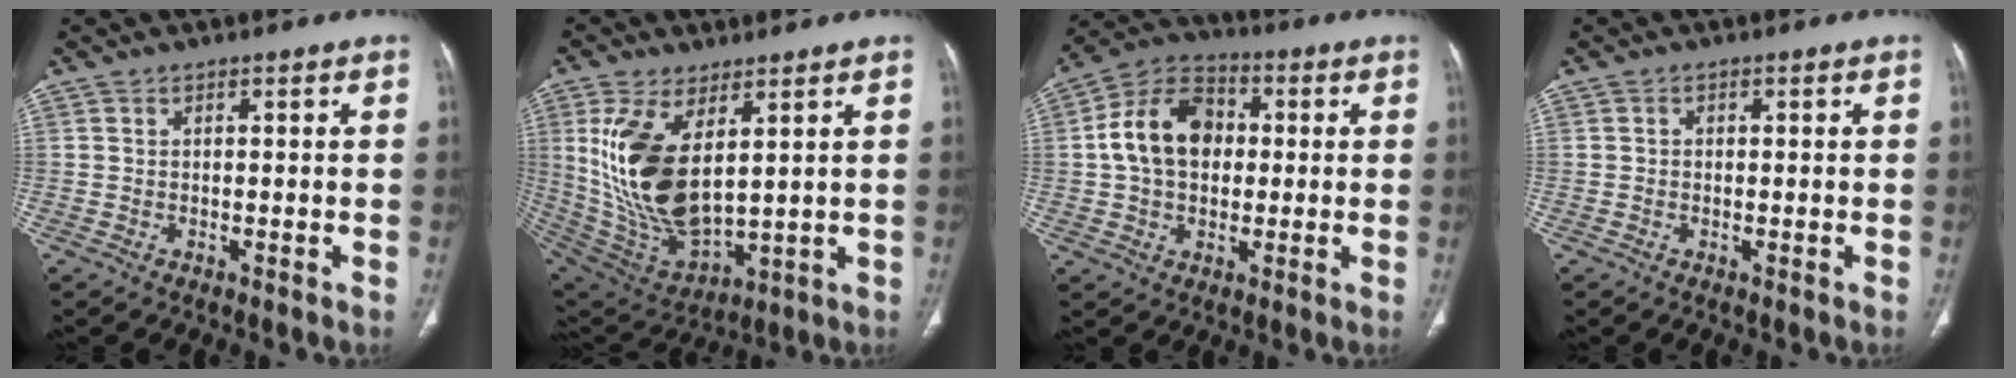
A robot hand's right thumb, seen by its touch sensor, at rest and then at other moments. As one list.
[{"total": 17.9, "force": [4.6, 8.7, 14.9], "torque": [-0.289, -0.025, 0.114]}, {"total": 13.5, "force": [1.1, 9.8, 9.2], "torque": [-0.145, 0.025, 0.011]}, {"total": 0.6, "force": [0.0, 0.5, 0.2], "torque": [0.000, 0.002, -0.002]}]